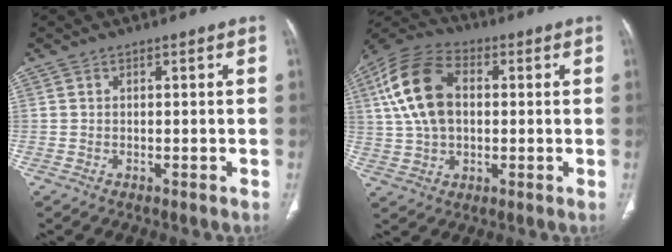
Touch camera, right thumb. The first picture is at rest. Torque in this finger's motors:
{"motor_torque": [-0.71, 2.24, 1.68, 0.63, 0.58]}